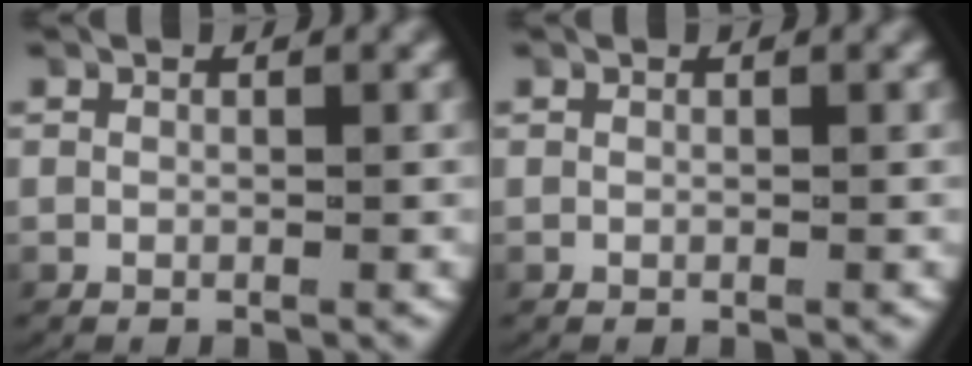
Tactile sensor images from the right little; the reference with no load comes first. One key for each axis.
{"total": 0.0}